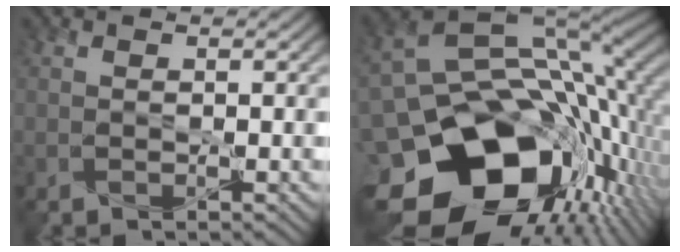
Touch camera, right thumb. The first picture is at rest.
{"total": 20.9, "force": [-6.5, 14.6, 13.5], "torque": [-0.287, -0.053, -0.083]}